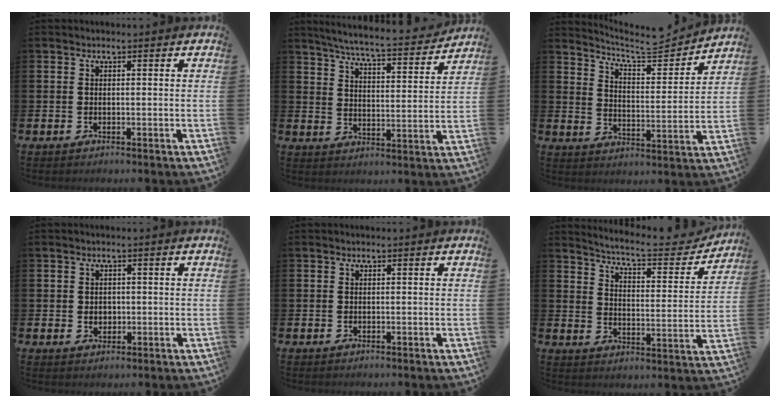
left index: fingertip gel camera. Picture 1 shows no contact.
{"total": 6.1, "force": [5.8, 0.1, 1.9], "torque": [-0.052, -0.046, 0.095]}
{"total": 6.0, "force": [5.8, 1.0, 1.5], "torque": [-0.054, -0.043, 0.095]}
{"total": 1.6, "force": [0.3, 1.4, 0.7], "torque": [0.004, 0.002, 0.000]}
{"total": 0.0}
{"total": 6.4, "force": [6.0, 0.7, 1.9], "torque": [-0.052, -0.050, 0.095]}